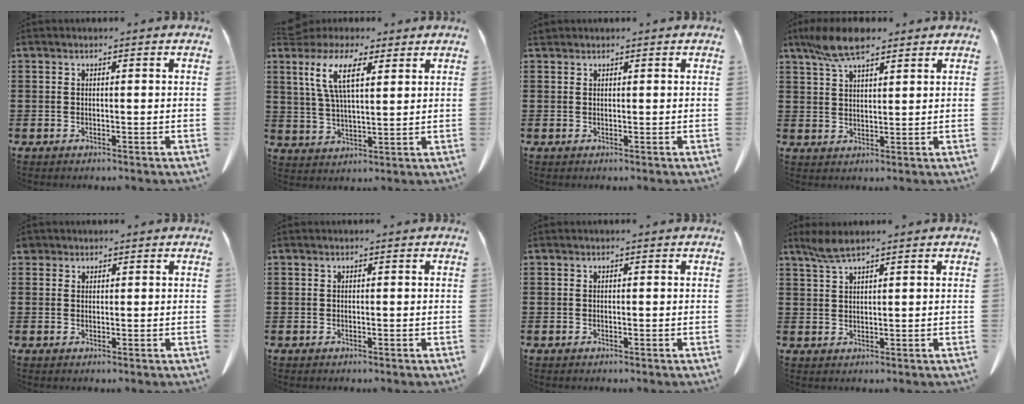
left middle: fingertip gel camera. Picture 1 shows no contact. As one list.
[{"total": 8.4, "force": [4.3, 2.9, 6.6], "torque": [-0.138, 0.002, 0.078]}, {"total": 0.7, "force": [0.6, 0.2, 0.1], "torque": [-0.006, 0.000, 0.013]}, {"total": 7.4, "force": [5.4, 2.1, 4.7], "torque": [-0.105, -0.003, 0.100]}, {"total": 1.5, "force": [1.2, 0.8, 0.2], "torque": [-0.011, 0.003, 0.025]}, {"total": 0.0}, {"total": 0.0}, {"total": 3.1, "force": [2.4, 0.2, 2.0], "torque": [-0.046, -0.001, 0.045]}]